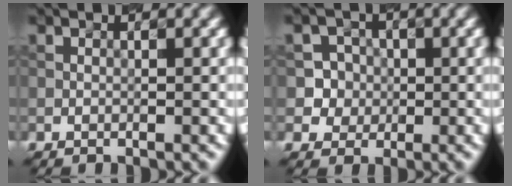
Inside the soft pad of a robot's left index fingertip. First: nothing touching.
{"total": 3.9, "force": [0.1, 3.8, 0.5], "torque": [0.010, 0.018, 0.004]}